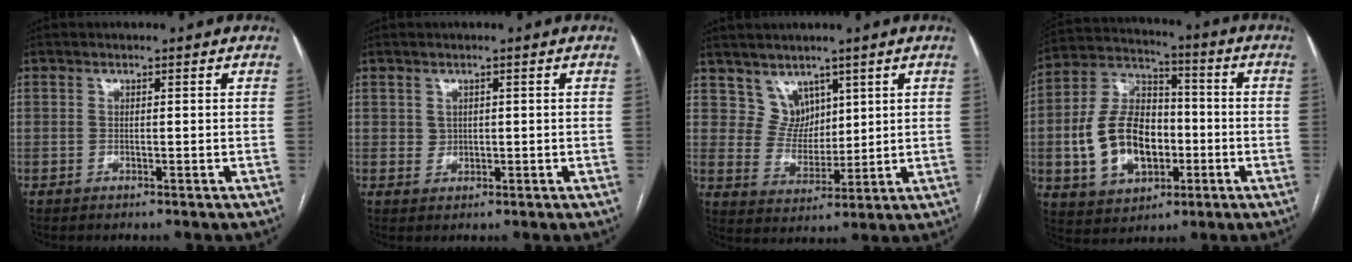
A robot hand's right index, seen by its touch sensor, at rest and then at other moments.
{"total": 1.5, "force": [0.6, 1.3, 0.3], "torque": [-0.001, -0.002, 0.013]}
{"total": 5.2, "force": [3.5, 3.8, 0.6], "torque": [-0.012, 0.002, 0.077]}
{"total": 14.9, "force": [-2.7, 9.9, 10.9], "torque": [-0.232, 0.025, -0.037]}